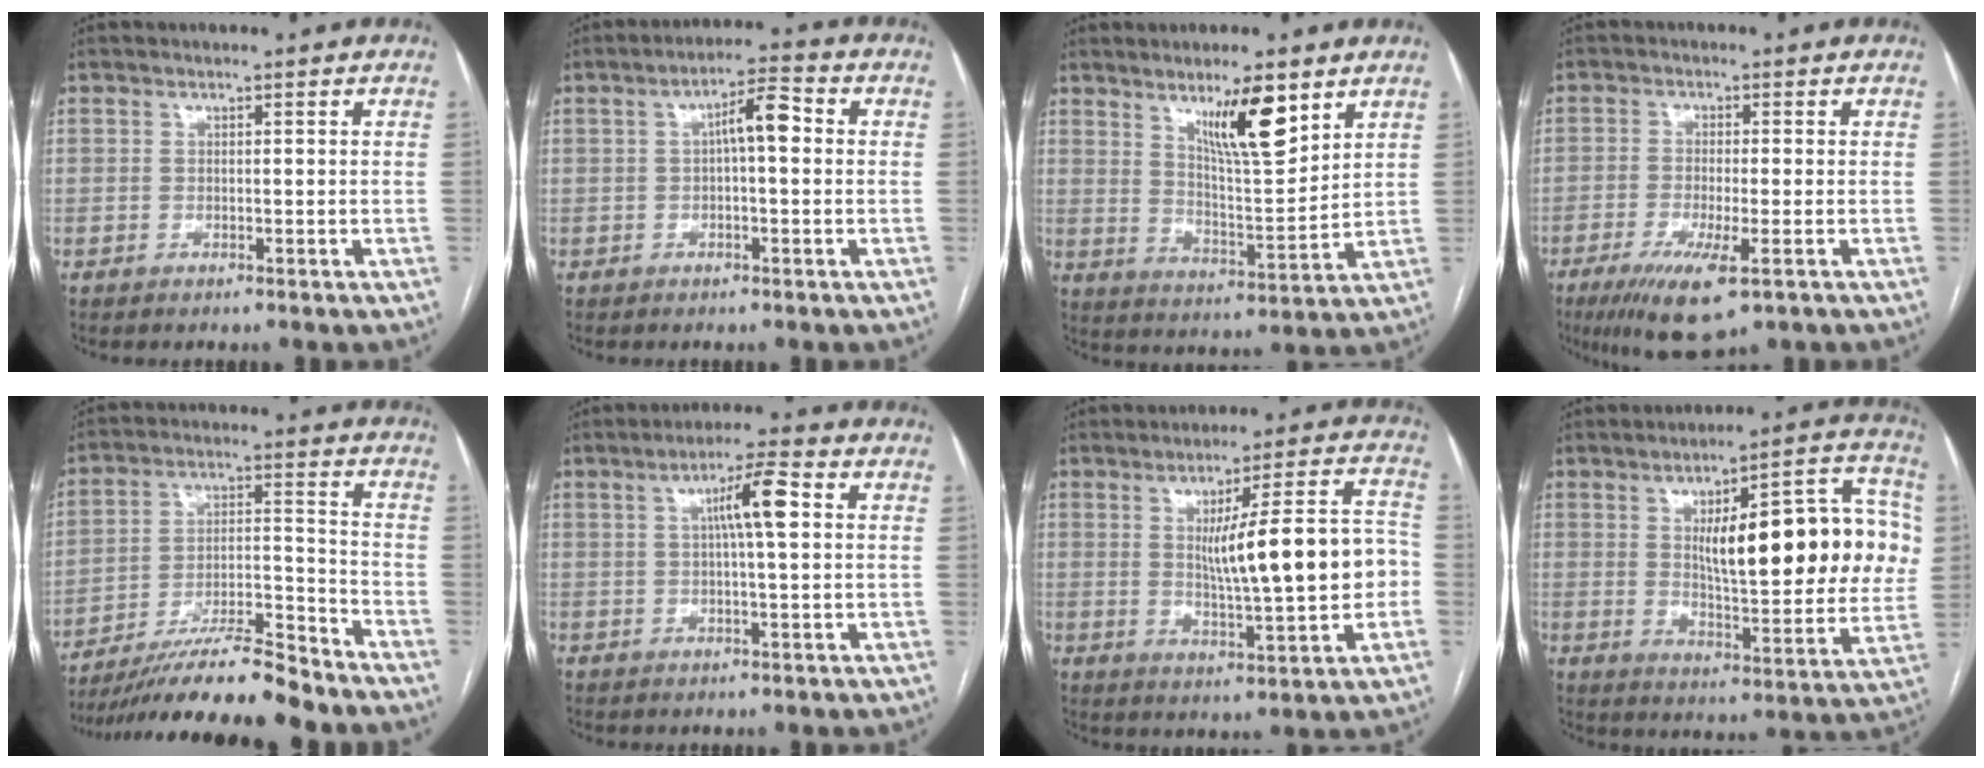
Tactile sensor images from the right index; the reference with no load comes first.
{"total": 5.6, "force": [0.6, 1.3, 5.4], "torque": [-0.090, 0.022, 0.008]}
{"total": 10.5, "force": [6.3, 1.6, 8.3], "torque": [-0.142, -0.008, 0.112]}
{"total": 8.7, "force": [-4.5, 1.5, 7.3], "torque": [-0.135, -0.024, -0.070]}
{"total": 15.7, "force": [-13.6, 1.0, 7.9], "torque": [-0.144, 0.003, -0.236]}
{"total": 6.8, "force": [1.5, 0.4, 6.7], "torque": [-0.116, 0.015, 0.022]}
{"total": 14.5, "force": [0.0, 1.9, 14.4], "torque": [-0.211, 0.019, 0.007]}
{"total": 22.2, "force": [3.7, 5.9, 21.0], "torque": [-0.281, 0.026, 0.056]}